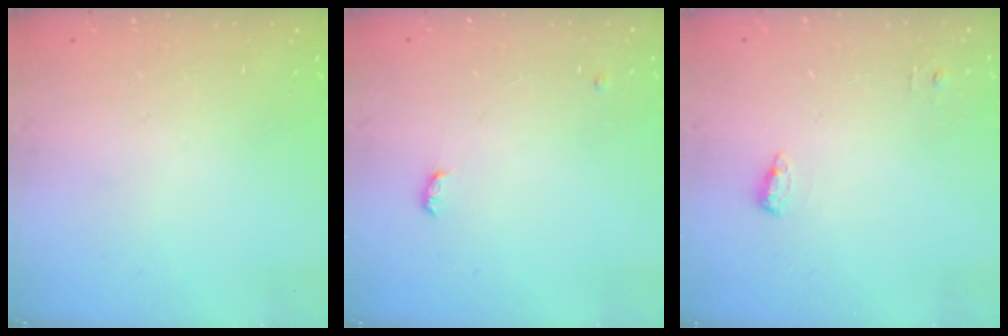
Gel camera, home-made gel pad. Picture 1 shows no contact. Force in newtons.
{"total": 7.6, "press": 4.2, "slide": 6.4}
{"total": 4.9, "press": 4.8, "slide": 1.0}